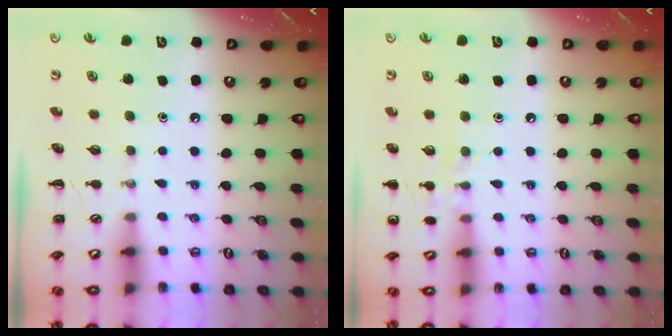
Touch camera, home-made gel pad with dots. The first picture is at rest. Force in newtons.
{"total": 7.5, "press": 7.2, "slide": 1.9}